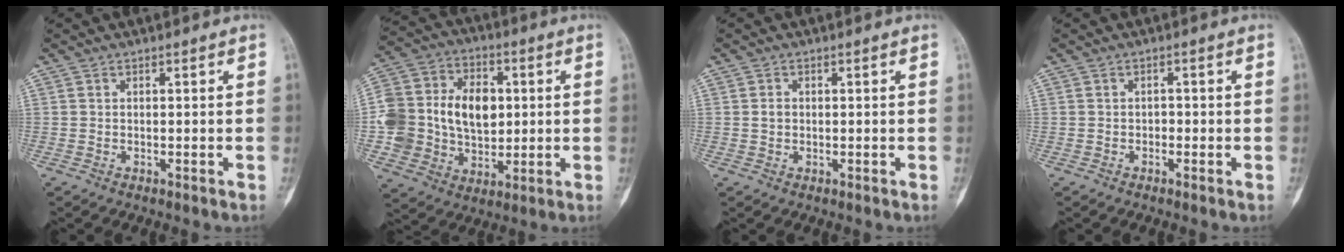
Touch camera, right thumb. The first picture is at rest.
{"total": 20.1, "force": [0.9, 15.2, 13.2], "torque": [-0.233, 0.024, 0.028]}
{"total": 1.4, "force": [0.1, 1.1, 0.8], "torque": [-0.012, 0.003, 0.002]}
{"total": 1.0, "force": [-0.6, 0.7, 0.5], "torque": [0.001, 0.004, -0.014]}